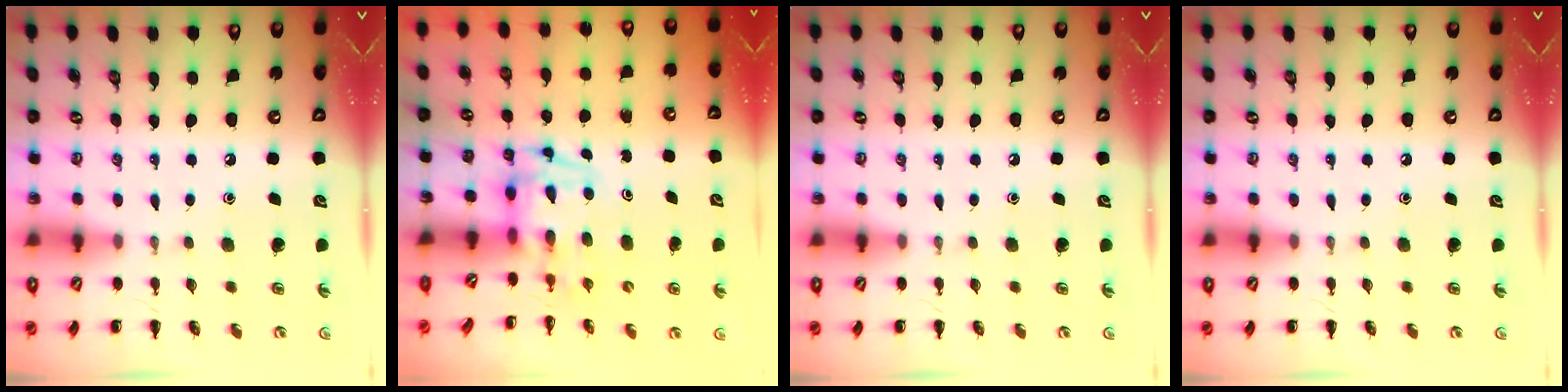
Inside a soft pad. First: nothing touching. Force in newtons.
{"total": 3.3, "press": 3.2, "slide": 0.7}
{"total": 0.0}
{"total": 0.0}